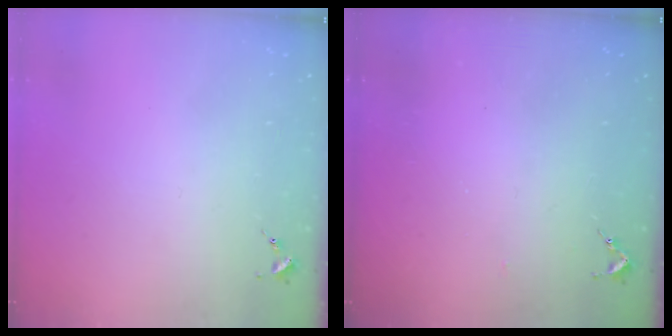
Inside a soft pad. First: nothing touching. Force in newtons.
{"total": 2.6, "press": 2.5, "slide": 0.3}